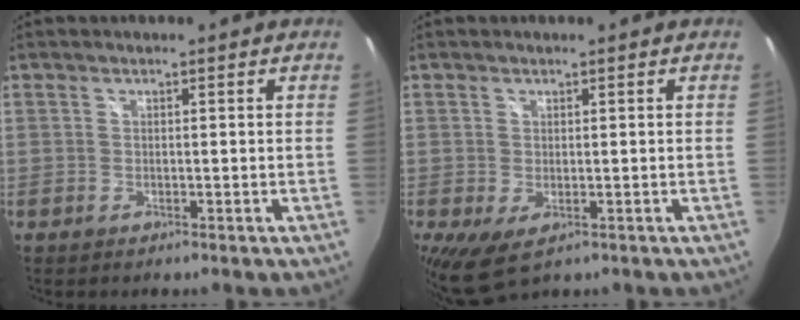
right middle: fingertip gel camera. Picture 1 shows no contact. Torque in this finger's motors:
{"motor_torque": [0.66, -0.22, 0.22, -0.02]}